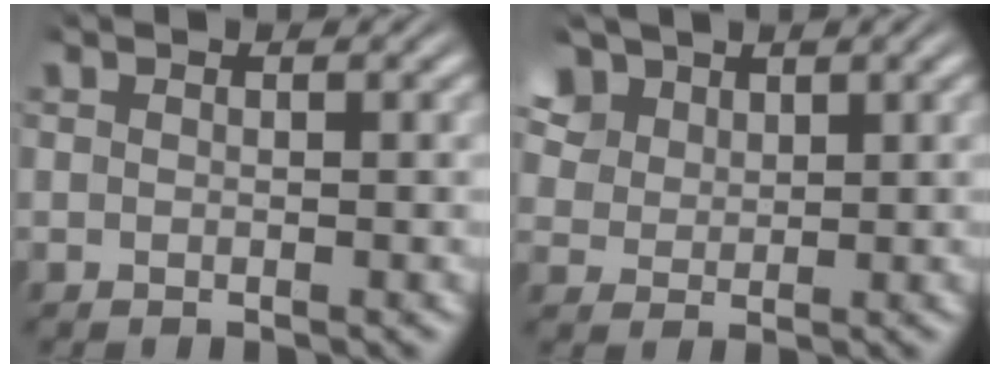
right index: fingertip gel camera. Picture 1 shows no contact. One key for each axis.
{"total": 5.7, "fx": 3.1, "fy": 4.0, "fz": 2.5, "tx": -0.066, "ty": -0.001, "tz": 0.061}